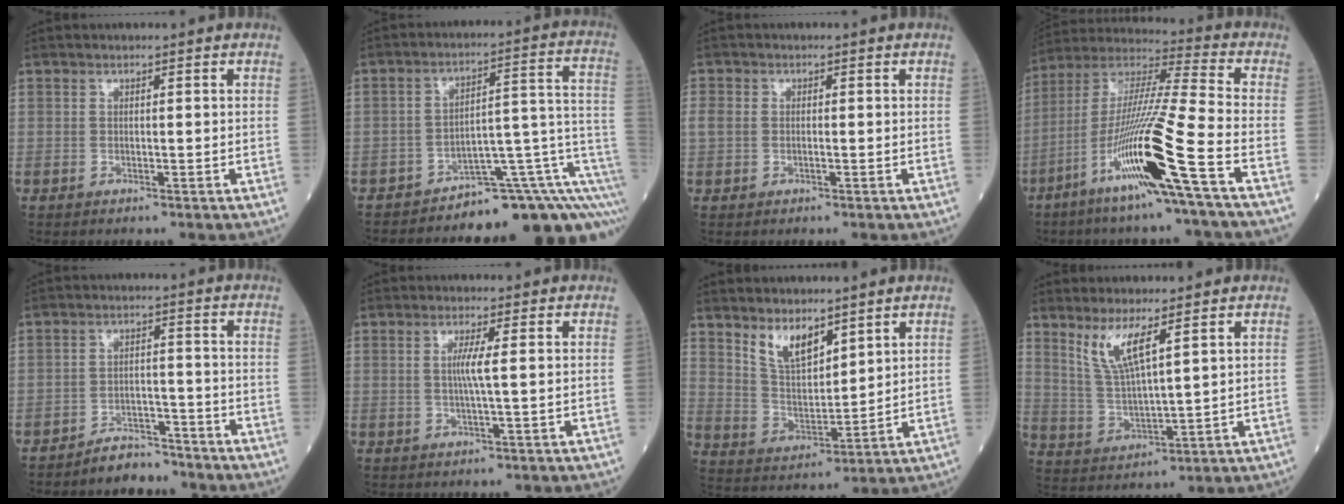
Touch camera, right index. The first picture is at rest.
{"total": 12.0, "force": [-7.9, 3.0, 8.5], "torque": [-0.069, 0.081, -0.099]}
{"total": 2.3, "force": [-0.1, 1.7, 1.5], "torque": [-0.051, 0.012, -0.001]}
{"total": 15.9, "force": [-6.6, -1.7, 14.3], "torque": [-0.289, -0.018, -0.127]}
{"total": 4.5, "force": [-4.2, 1.7, 0.3], "torque": [-0.004, 0.004, -0.068]}
{"total": 2.7, "force": [0.3, -0.6, 2.7], "torque": [-0.056, -0.003, 0.003]}
{"total": 7.4, "force": [5.3, 2.8, 4.3], "torque": [-0.087, -0.003, 0.111]}
{"total": 6.9, "force": [4.1, 0.4, 5.5], "torque": [-0.117, -0.012, 0.090]}